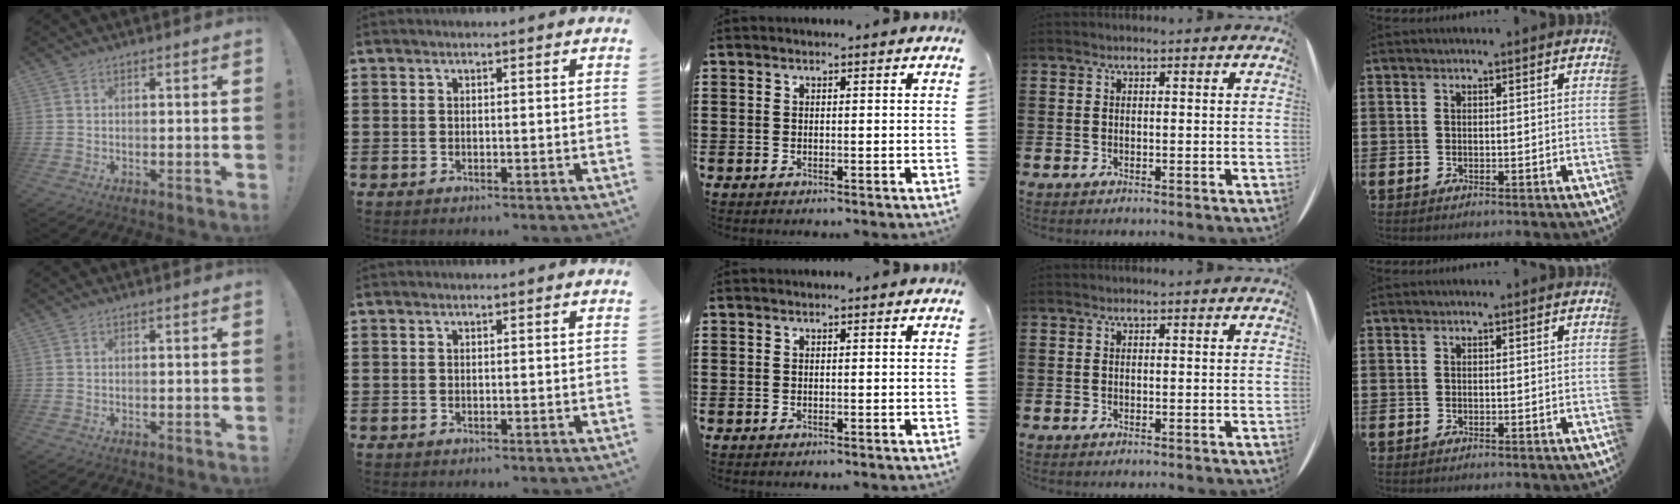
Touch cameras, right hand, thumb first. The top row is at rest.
{}